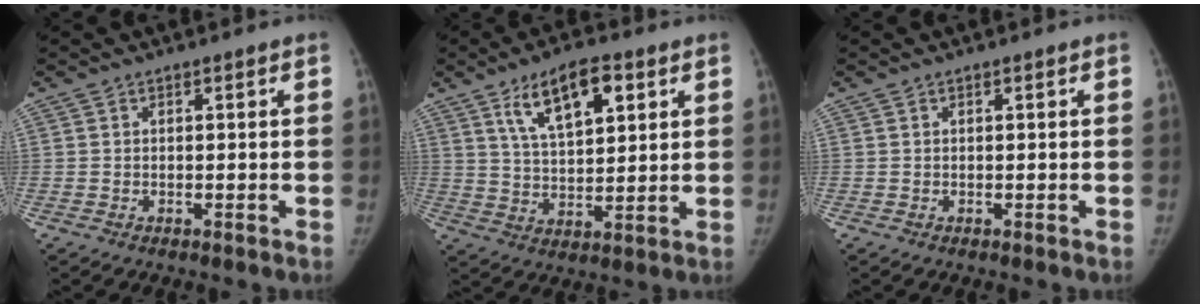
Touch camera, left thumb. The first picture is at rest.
{"total": 11.4, "force": [5.6, 5.0, 8.6], "torque": [-0.125, -0.020, 0.102]}
{"total": 0.0}